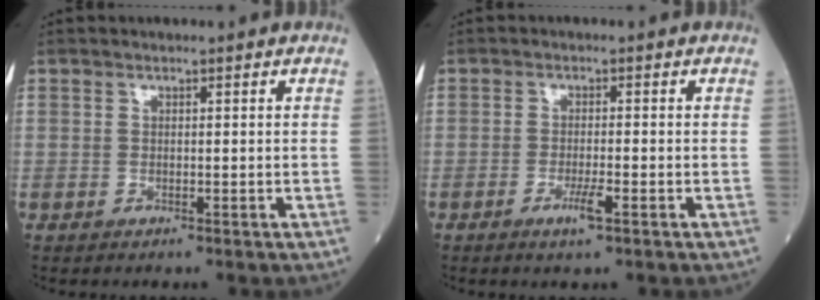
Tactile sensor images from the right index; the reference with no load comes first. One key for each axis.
{"total": 2.6, "fx": -1.3, "fy": 0.0, "fz": 2.3, "tx": -0.045, "ty": -0.004, "tz": -0.023}